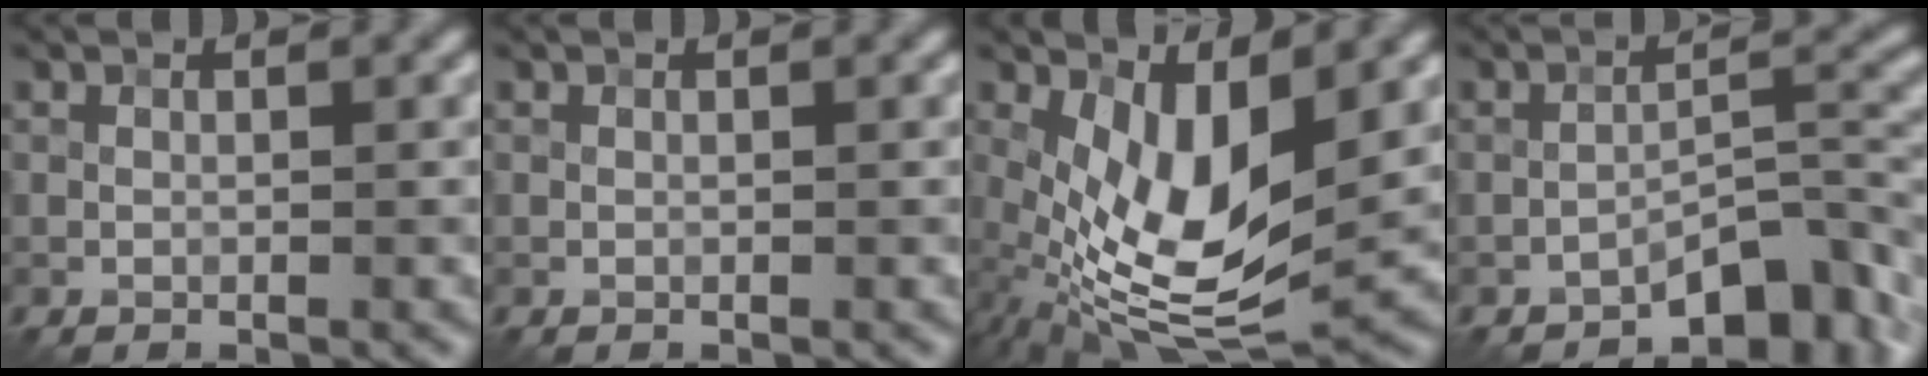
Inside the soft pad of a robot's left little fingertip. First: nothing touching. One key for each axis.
{"total": 0.0}
{"total": 10.0, "fx": 0.4, "fy": 4.6, "fz": 8.9, "tx": -0.184, "ty": -0.021, "tz": 0.007}
{"total": 6.3, "fx": -4.3, "fy": 2.3, "fz": 4.0, "tx": -0.045, "ty": 0.015, "tz": -0.067}